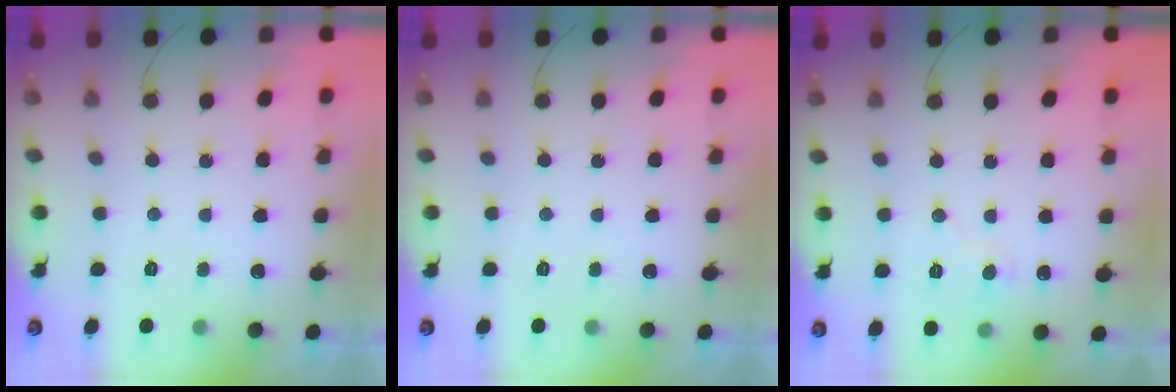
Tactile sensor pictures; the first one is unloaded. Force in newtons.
{"total": 0.0}
{"total": 6.4, "press": 6.4, "slide": 0.5}